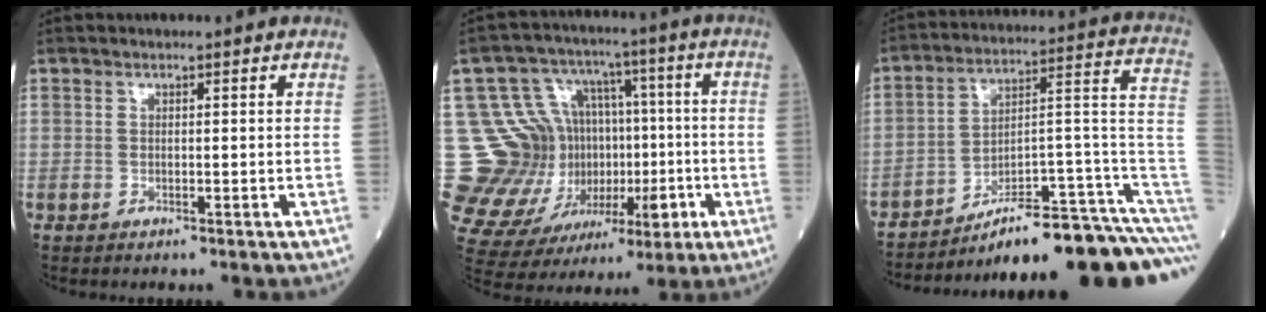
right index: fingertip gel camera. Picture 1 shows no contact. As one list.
[{"total": 20.6, "force": [-0.7, 17.2, 11.3], "torque": [-0.227, 0.067, 0.029]}, {"total": 20.0, "force": [-15.1, 0.9, 13.0], "torque": [-0.110, 0.047, -0.225]}]